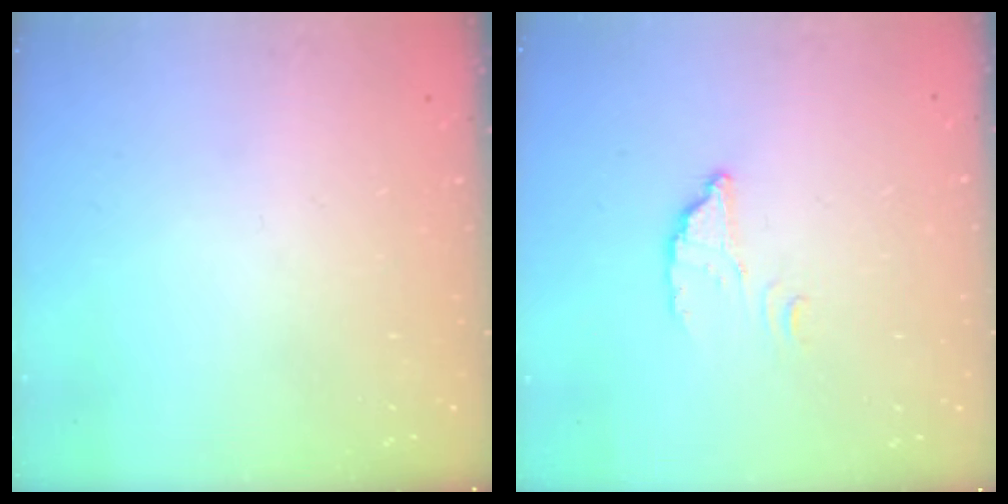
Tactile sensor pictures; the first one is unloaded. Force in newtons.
{"total": 2.7, "press": 2.7, "slide": 0.4}